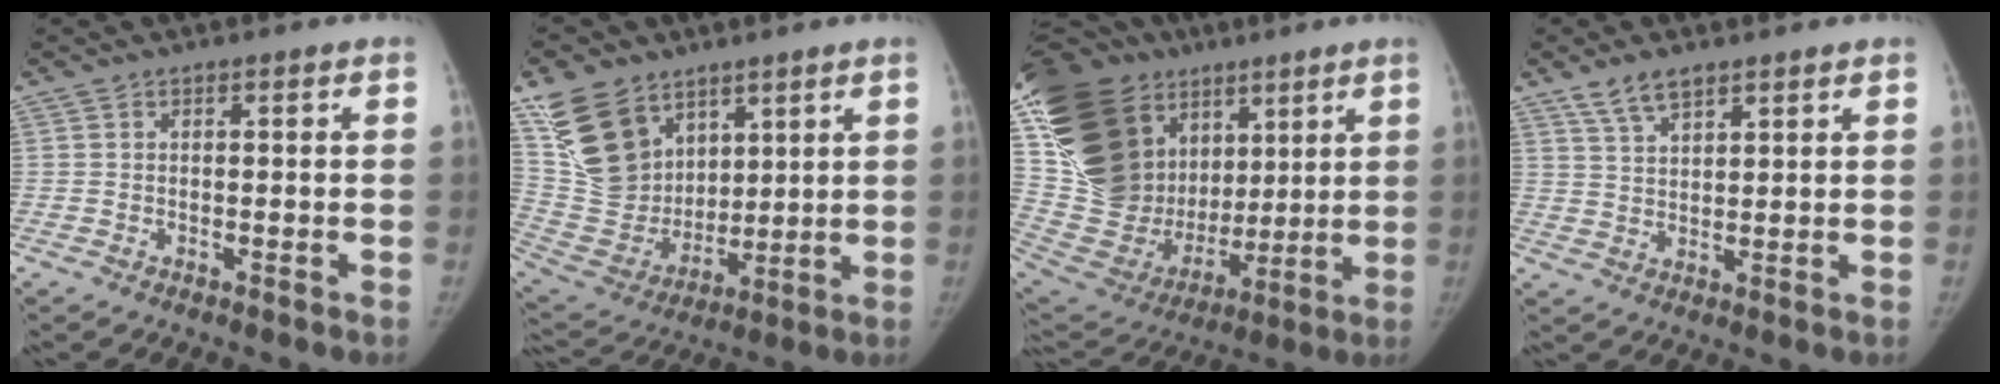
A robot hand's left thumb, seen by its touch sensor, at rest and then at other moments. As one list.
[{"total": 17.2, "force": [10.0, 11.5, 7.8], "torque": [-0.124, -0.042, 0.209]}, {"total": 35.0, "force": [14.6, 23.4, 21.5], "torque": [-0.421, 0.033, 0.282]}, {"total": 5.6, "force": [4.2, 2.3, 3.0], "torque": [-0.047, -0.019, 0.084]}]